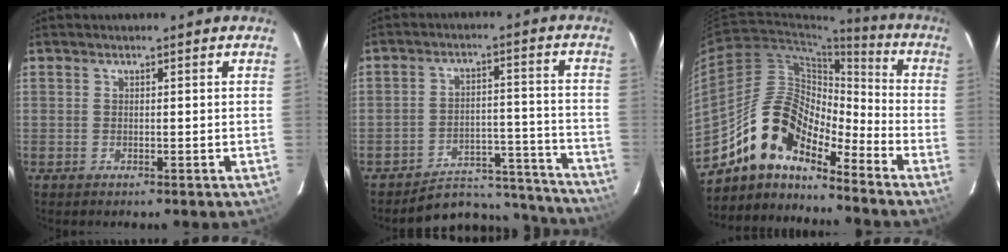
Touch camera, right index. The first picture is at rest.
{"total": 16.4, "force": [-15.3, 5.6, 1.7], "torque": [-0.023, 0.063, -0.197]}
{"total": 14.2, "force": [-11.4, 5.0, 7.0], "torque": [-0.123, 0.015, -0.221]}